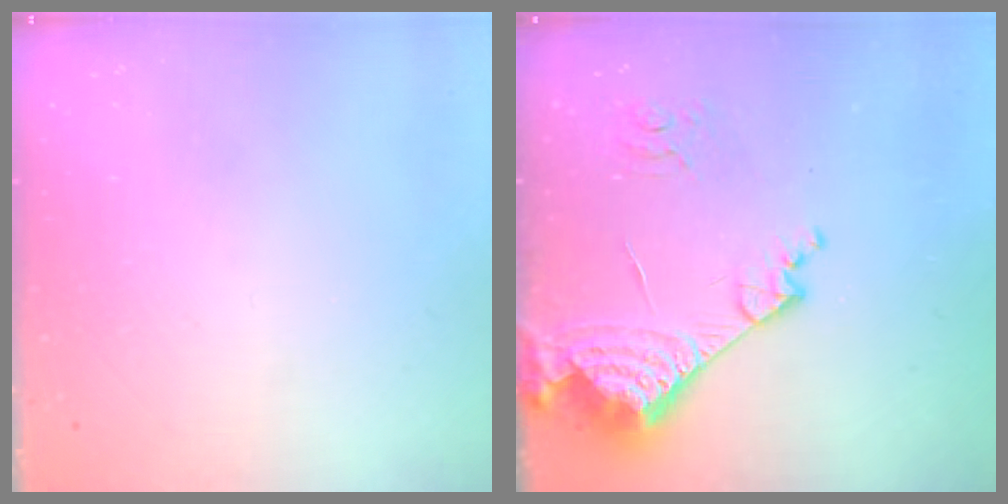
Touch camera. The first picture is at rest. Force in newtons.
{"total": 14.8, "press": 14.8, "slide": 1.6}